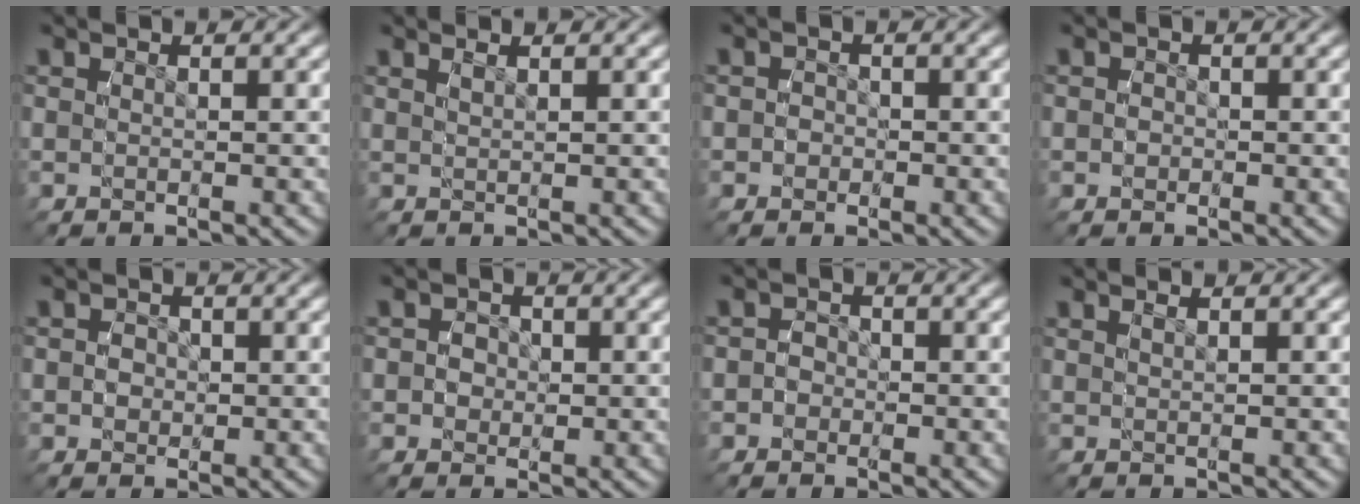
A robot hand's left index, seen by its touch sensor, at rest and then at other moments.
{"total": 0.8, "force": [0.7, -0.3, 0.1], "torque": [0.003, 0.001, 0.017]}
{"total": 1.3, "force": [-0.6, 1.1, -0.3], "torque": [0.002, -0.002, -0.015]}
{"total": 0.8, "force": [-0.4, 0.6, -0.2], "torque": [-0.002, -0.001, -0.008]}
{"total": 1.4, "force": [-0.2, 1.3, 0.2], "torque": [-0.004, -0.001, -0.005]}
{"total": 2.2, "force": [-0.2, 2.1, 0.4], "torque": [-0.013, -0.006, -0.004]}
{"total": 2.1, "force": [-1.0, 1.9, -0.2], "torque": [-0.002, -0.004, -0.022]}
{"total": 0.5, "force": [0.4, -0.3, 0.2], "torque": [0.003, 0.000, 0.011]}